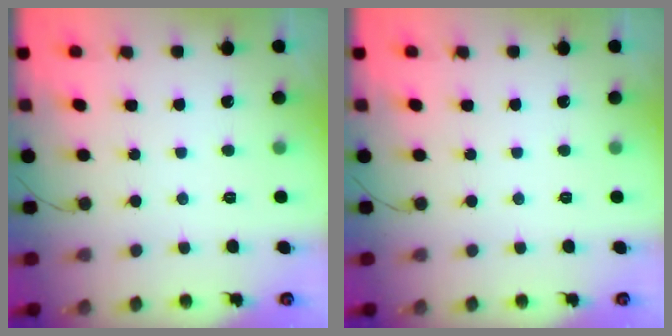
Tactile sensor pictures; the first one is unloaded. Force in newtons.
{"total": 0.0}